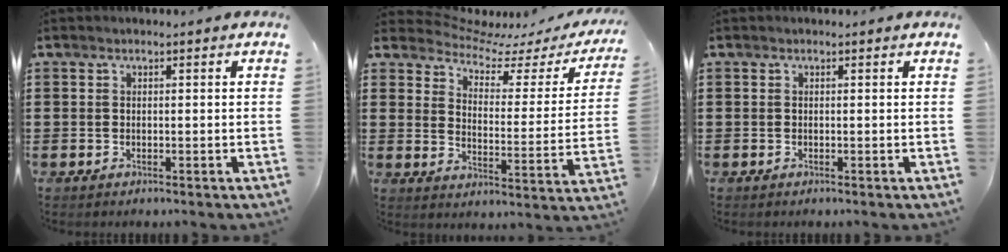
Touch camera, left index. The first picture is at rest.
{"total": 5.0, "force": [4.4, 1.8, 1.5], "torque": [-0.052, -0.031, 0.071]}
{"total": 0.0}